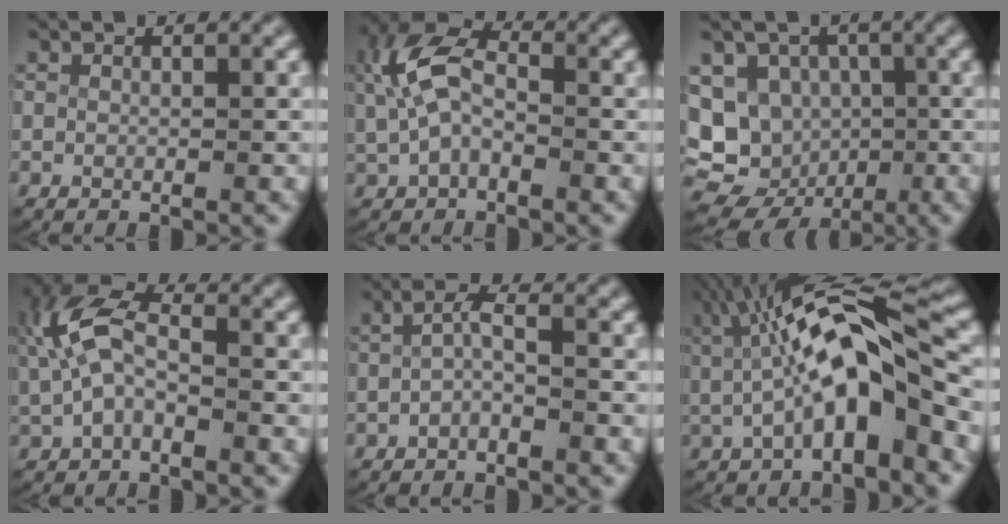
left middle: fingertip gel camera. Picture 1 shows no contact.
{"total": 5.7, "force": [0.6, 3.7, 4.2], "torque": [-0.095, -0.001, 0.012]}
{"total": 15.2, "force": [-4.8, 13.6, 5.0], "torque": [-0.122, -0.077, -0.066]}
{"total": 5.6, "force": [0.6, 3.6, 4.2], "torque": [-0.101, -0.002, 0.010]}
{"total": 1.9, "force": [-0.5, 0.6, 1.8], "torque": [-0.025, 0.002, -0.010]}
{"total": 9.6, "force": [0.7, 4.0, 8.7], "torque": [-0.138, 0.015, 0.011]}